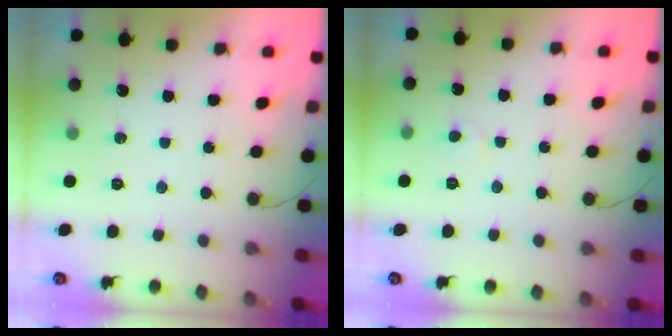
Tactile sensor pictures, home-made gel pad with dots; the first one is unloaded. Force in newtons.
{"total": 1.8, "press": 1.7, "slide": 0.2}